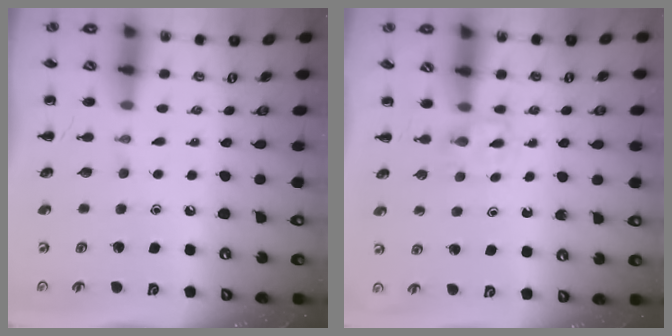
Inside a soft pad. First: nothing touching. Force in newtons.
{"total": 2.8, "press": 2.6, "slide": 1.1}